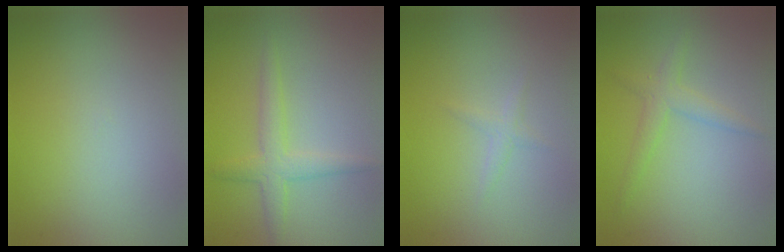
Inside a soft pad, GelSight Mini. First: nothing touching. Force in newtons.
{"total": 2.6, "press": 2.6, "slide": 0.1}
{"total": 0.9, "press": 0.9, "slide": 0.1}
{"total": 2.0, "press": 2.0, "slide": 0.0}